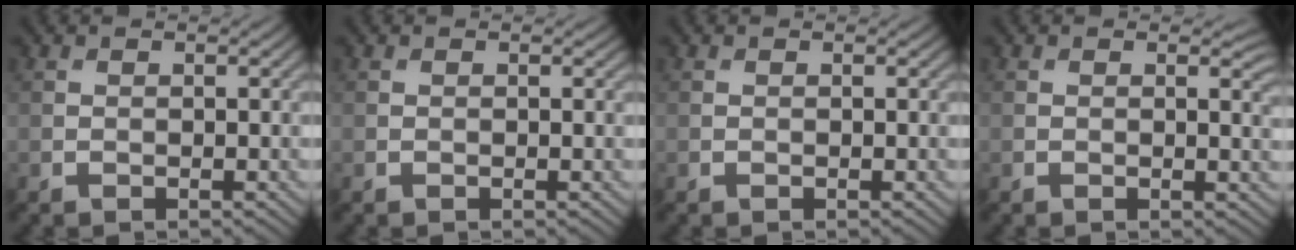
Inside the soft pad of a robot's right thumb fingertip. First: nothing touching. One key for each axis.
{"total": 0.0}
{"total": 0.0}
{"total": 1.5, "fx": 0.5, "fy": 0.5, "fz": 1.4, "tx": -0.017, "ty": -0.006, "tz": 0.006}